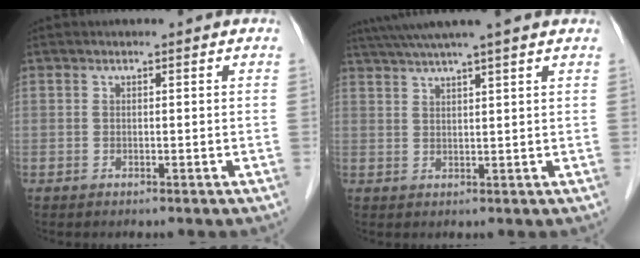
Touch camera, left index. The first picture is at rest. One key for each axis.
{"total": 9.3, "fx": 7.8, "fy": -0.9, "fz": 5.0, "tx": -0.090, "ty": 0.032, "tz": 0.108}